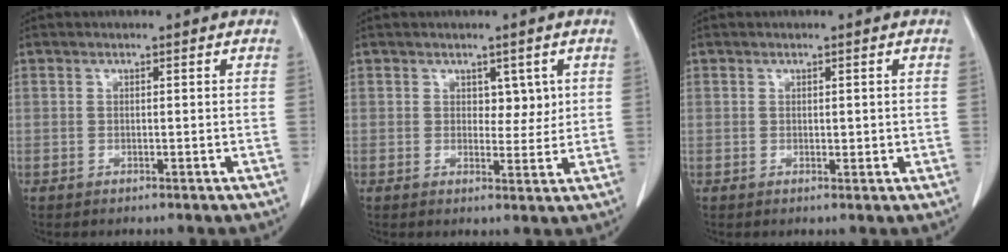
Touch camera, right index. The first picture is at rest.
{"total": 3.0, "force": [1.2, 1.9, 2.0], "torque": [-0.018, -0.004, 0.017]}
{"total": 1.2, "force": [0.1, 0.8, 0.9], "torque": [-0.011, -0.002, 0.004]}